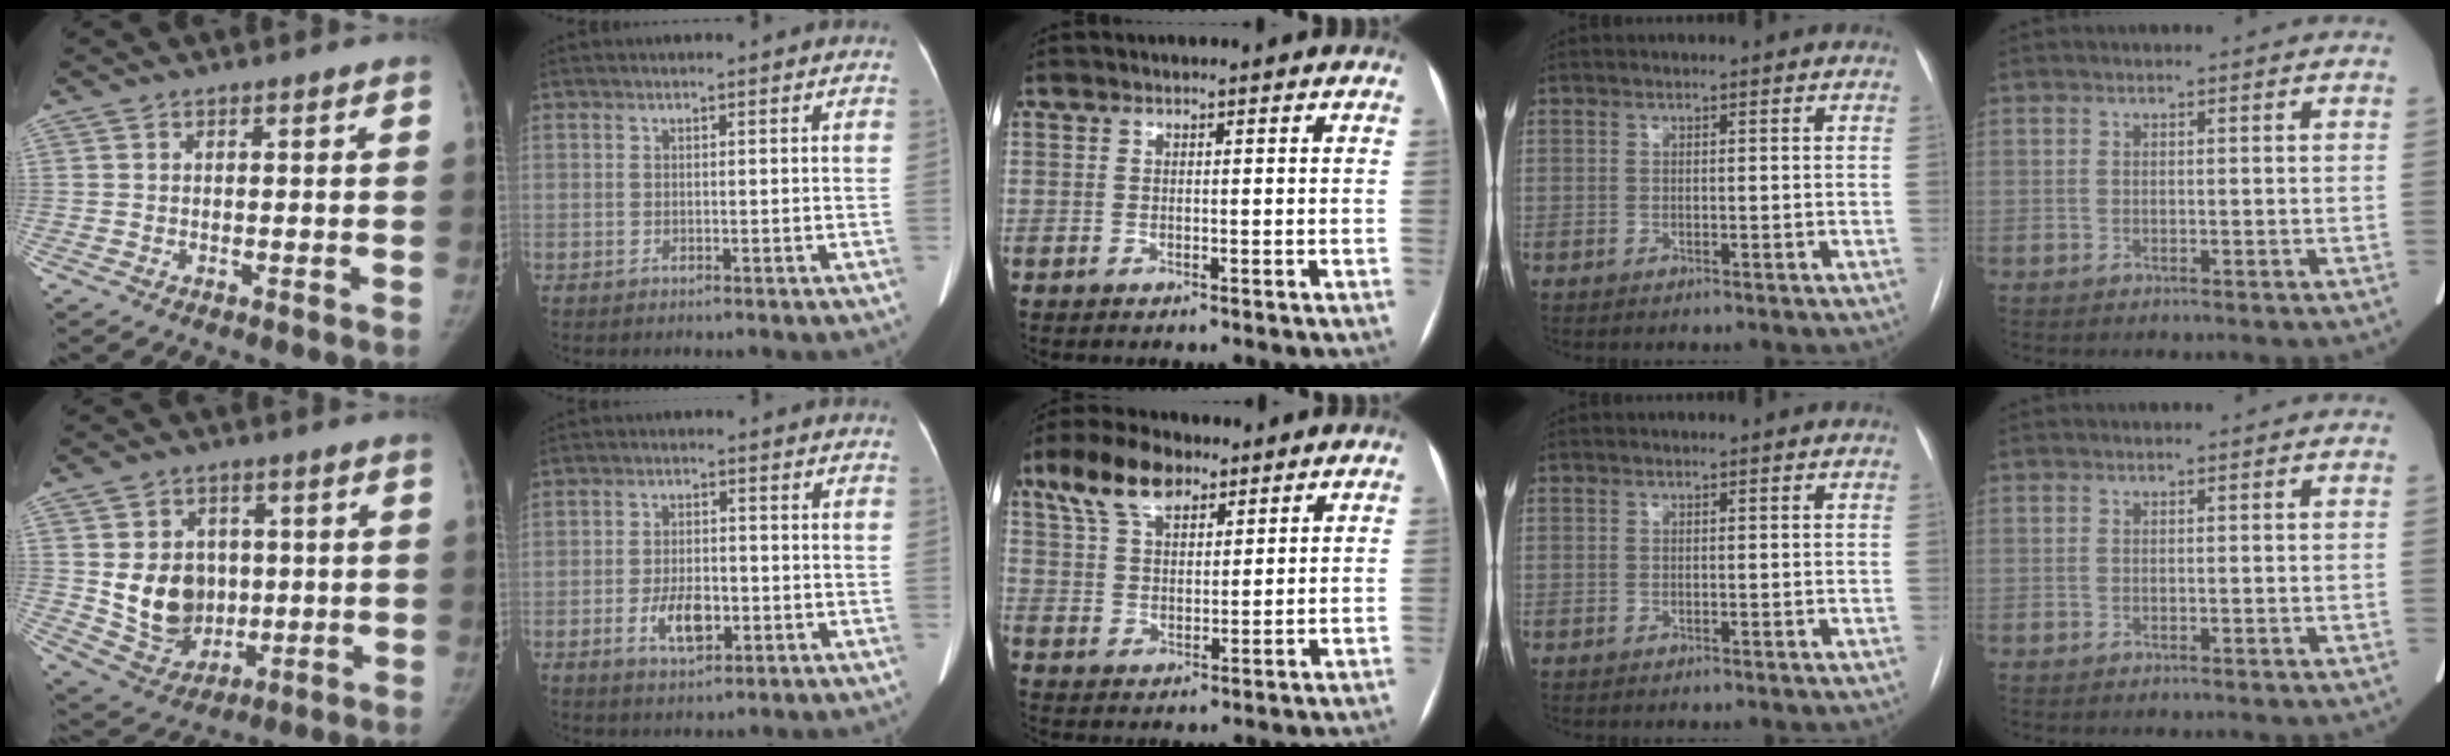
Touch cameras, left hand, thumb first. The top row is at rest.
{"thumb": {"total": 12.6, "force": [0.7, 10.4, 7.0], "torque": [-0.069, -0.011, 0.032]}, "index": {"total": 5.6, "force": [-1.9, 2.6, 4.6], "torque": [-0.091, -0.002, -0.026]}, "middle": {"total": 9.2, "force": [6.1, 4.1, 5.5], "torque": [-0.112, 0.024, 0.117]}}